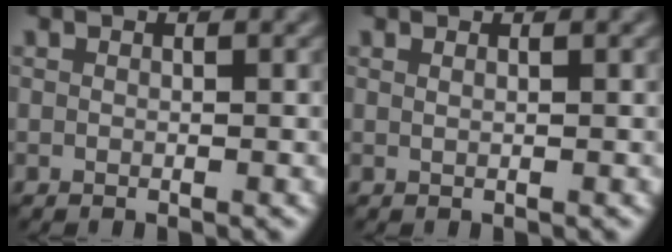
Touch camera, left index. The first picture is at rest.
{"total": 0.7, "force": [0.5, 0.3, 0.5], "torque": [-0.004, -0.004, -0.001]}